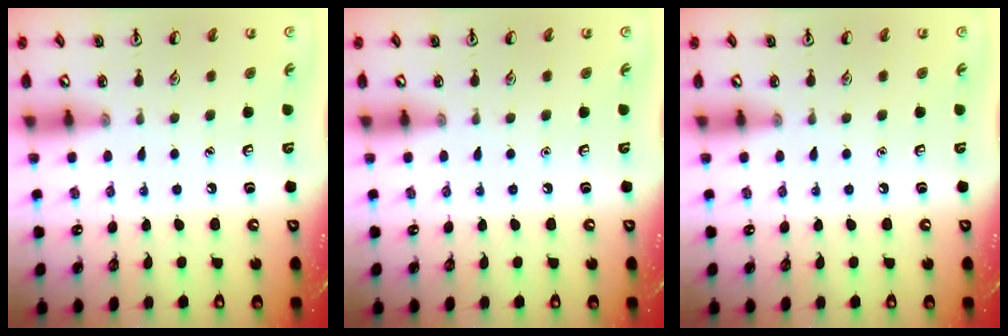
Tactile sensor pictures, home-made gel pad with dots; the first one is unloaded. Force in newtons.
{"total": 0.0}
{"total": 0.0}